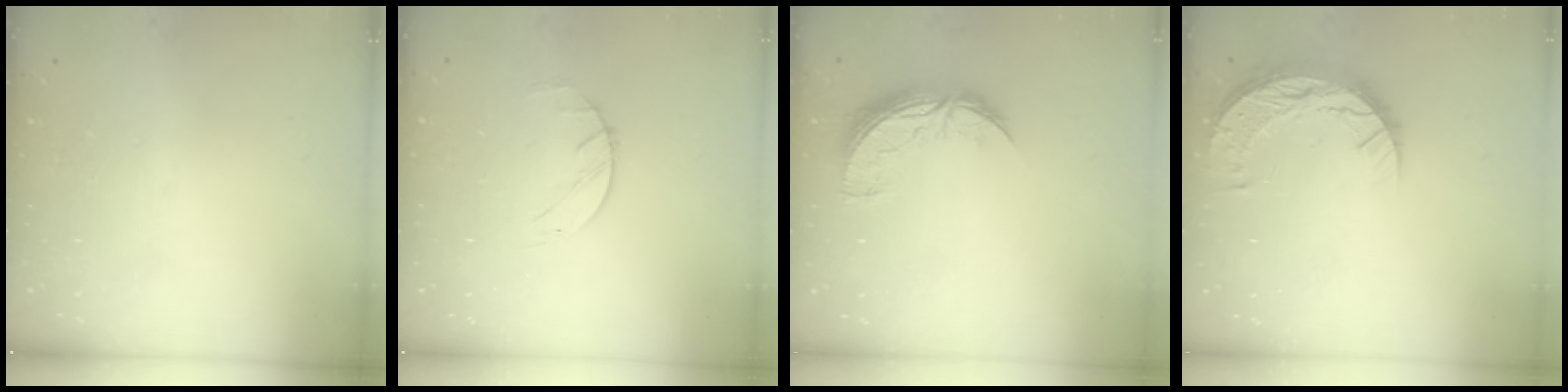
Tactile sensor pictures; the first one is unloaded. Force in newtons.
{"total": 1.9, "press": 1.9, "slide": 0.3}
{"total": 8.9, "press": 8.9, "slide": 0.6}
{"total": 10.3, "press": 10.2, "slide": 0.7}